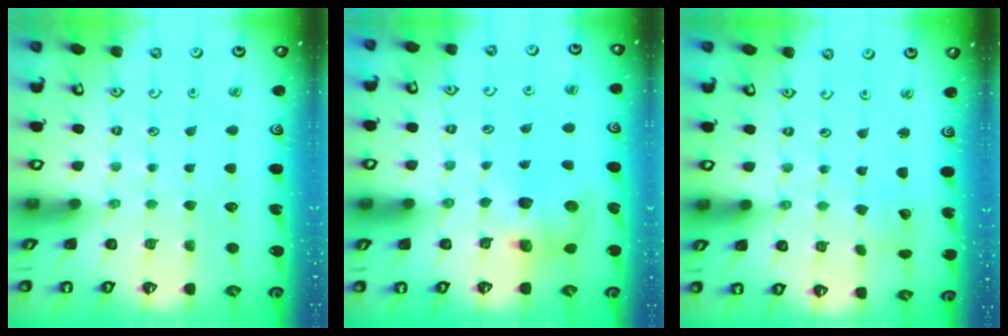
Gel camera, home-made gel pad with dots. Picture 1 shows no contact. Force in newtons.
{"total": 8.9, "press": 8.8, "slide": 1.4}
{"total": 2.6, "press": 2.6, "slide": 0.2}